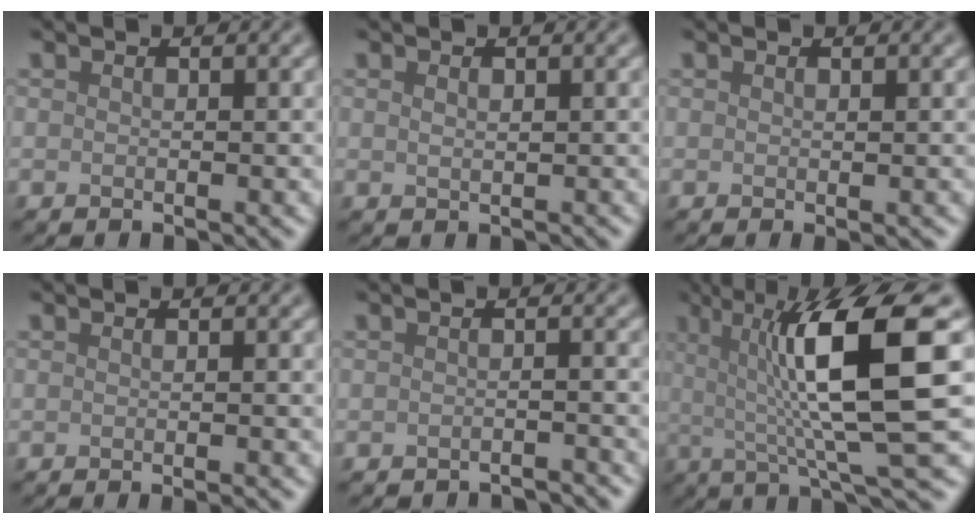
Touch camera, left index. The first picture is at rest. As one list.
[{"total": 0.6, "force": [0.3, 0.3, 0.5], "torque": [-0.009, 0.000, 0.008]}, {"total": 0.7, "force": [0.1, 0.0, 0.7], "torque": [-0.008, 0.000, 0.000]}, {"total": 1.7, "force": [-0.5, 0.6, 1.5], "torque": [-0.004, -0.008, -0.011]}, {"total": 2.8, "force": [-2.8, 0.1, 0.3], "torque": [-0.001, -0.005, -0.036]}, {"total": 11.2, "force": [1.8, 2.1, 10.9], "torque": [-0.156, 0.004, 0.032]}]